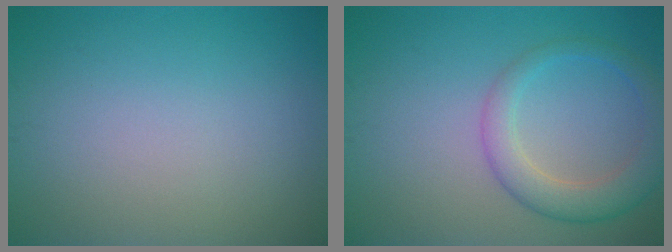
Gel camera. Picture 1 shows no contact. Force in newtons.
{"total": 4.0, "press": 4.0, "slide": 0.2}